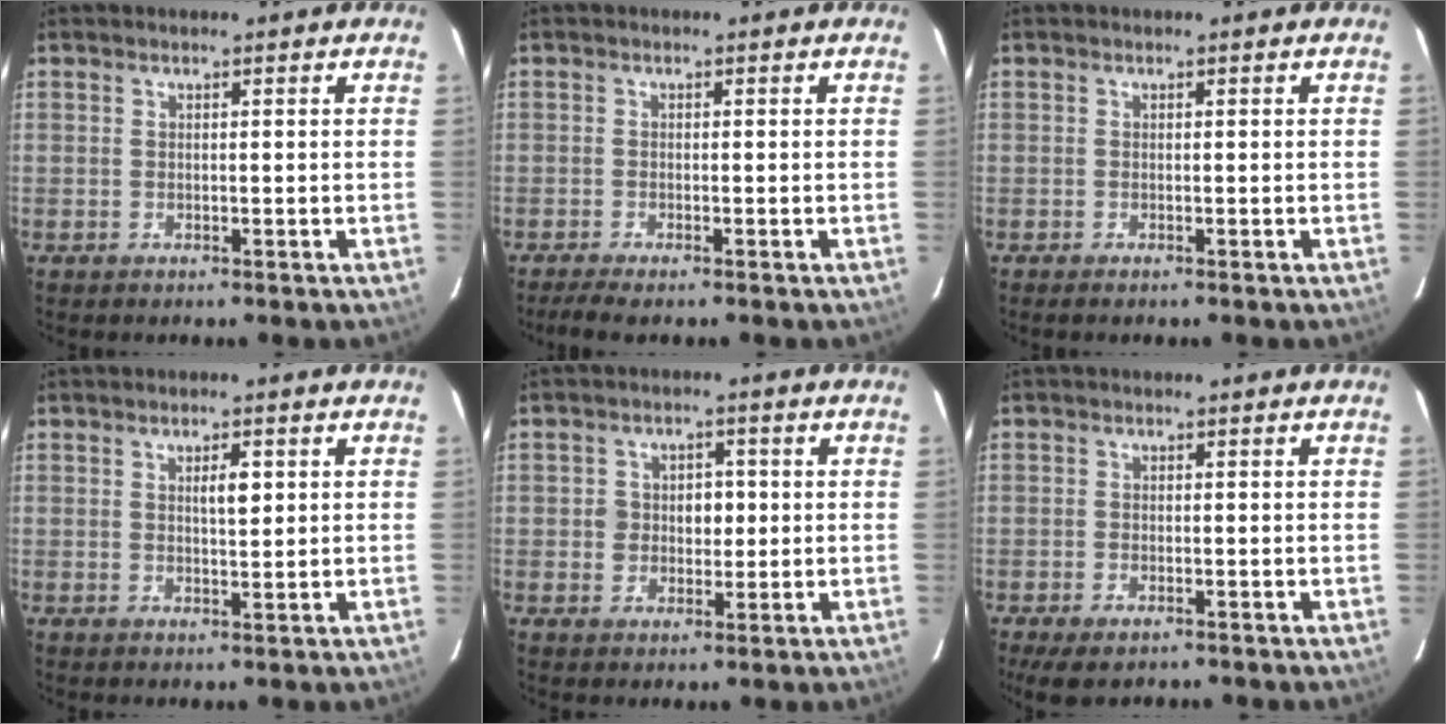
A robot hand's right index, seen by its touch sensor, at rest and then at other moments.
{"total": 3.6, "force": [-2.8, 0.4, 2.1], "torque": [-0.036, -0.009, -0.045]}
{"total": 0.7, "force": [-0.6, 0.0, 0.4], "torque": [-0.009, -0.002, -0.010]}
{"total": 2.7, "force": [0.9, 0.7, 2.4], "torque": [-0.041, 0.000, 0.015]}
{"total": 5.0, "force": [0.3, 3.8, 3.1], "torque": [-0.037, 0.015, 0.010]}
{"total": 4.4, "force": [-3.0, 1.9, 2.6], "torque": [-0.049, -0.010, -0.046]}